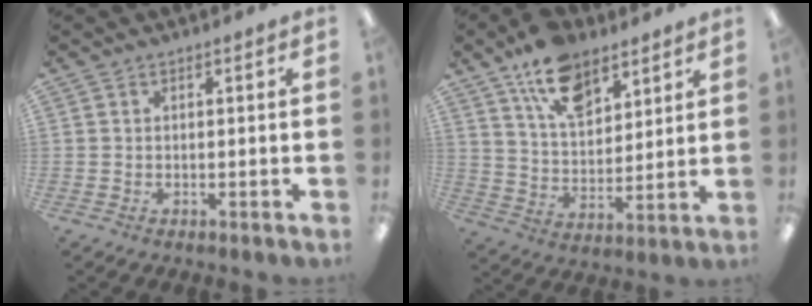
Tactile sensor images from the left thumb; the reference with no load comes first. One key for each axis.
{"total": 13.8, "fx": 9.3, "fy": 7.5, "fz": 6.9, "tx": -0.112, "ty": -0.043, "tz": 0.170}